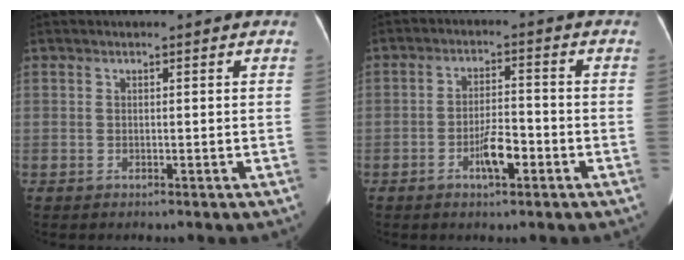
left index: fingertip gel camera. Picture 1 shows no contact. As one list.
[{"total": 5.0, "force": [-2.6, 1.4, 4.0], "torque": [-0.080, 0.000, -0.045]}]